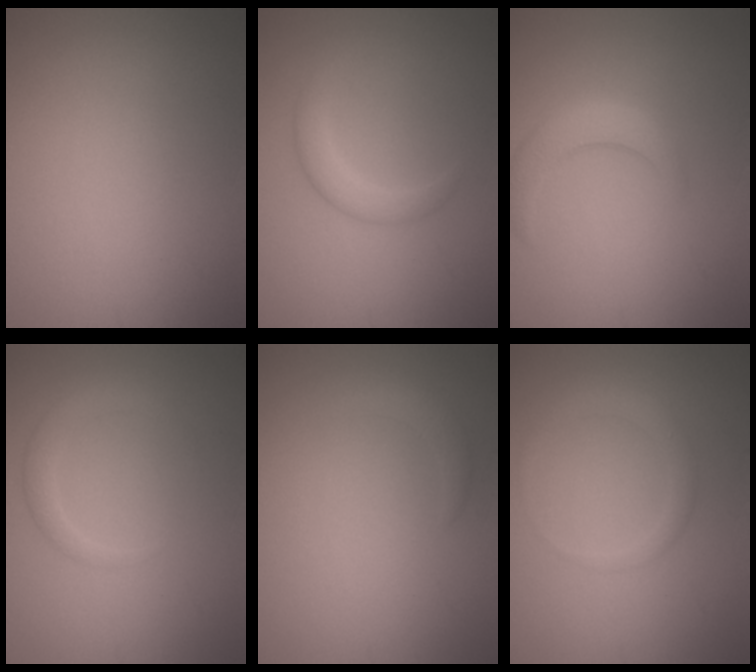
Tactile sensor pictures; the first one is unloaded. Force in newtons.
{"total": 2.0, "press": 2.0, "slide": 0.1}
{"total": 2.9, "press": 2.9, "slide": 0.1}
{"total": 1.9, "press": 1.9, "slide": 0.2}
{"total": 1.4, "press": 1.4, "slide": 0.0}
{"total": 1.9, "press": 1.9, "slide": 0.1}